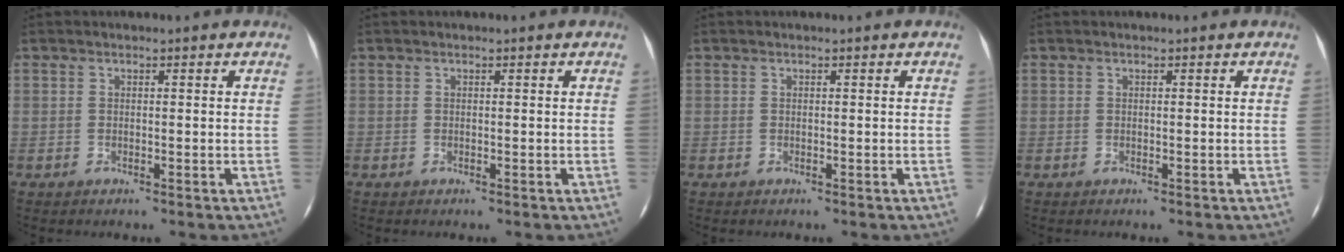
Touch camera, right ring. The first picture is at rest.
{"total": 0.0}
{"total": 0.0}
{"total": 0.0}